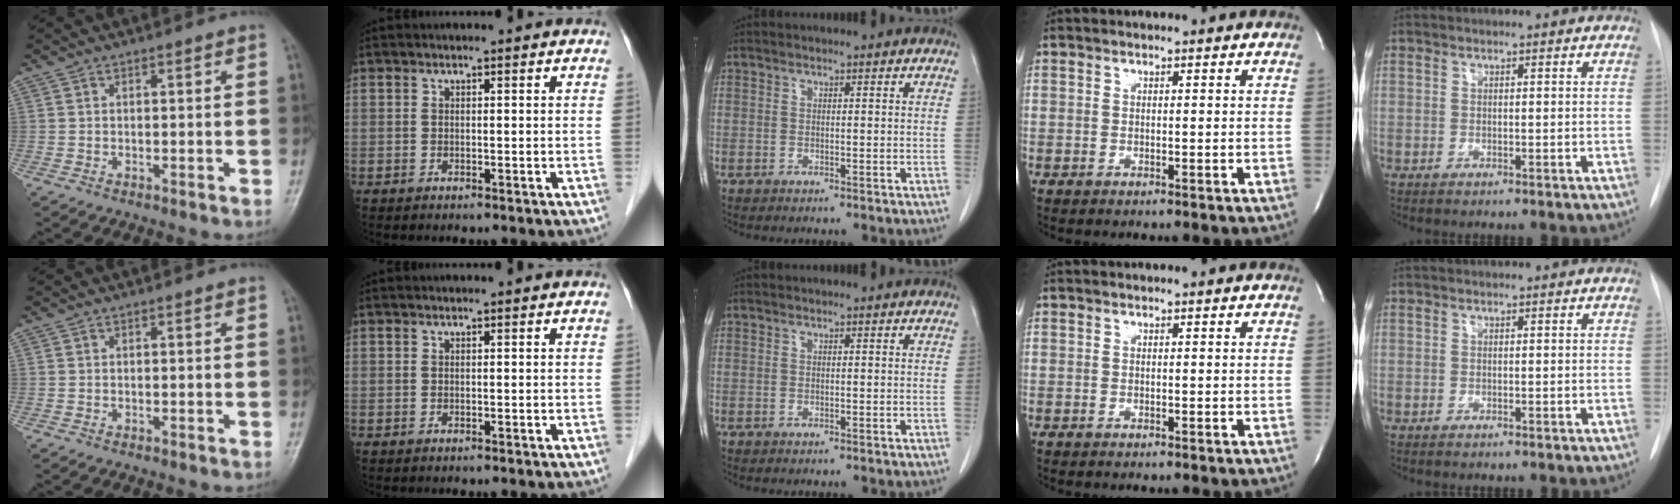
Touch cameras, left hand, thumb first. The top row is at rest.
{}